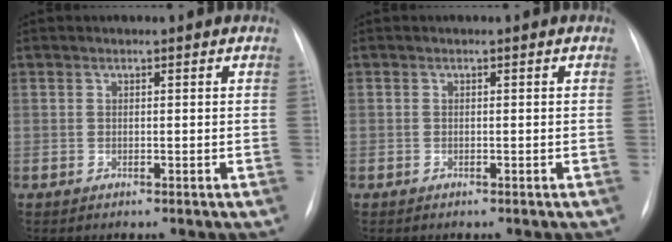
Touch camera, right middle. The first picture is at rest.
{"total": 0.0}